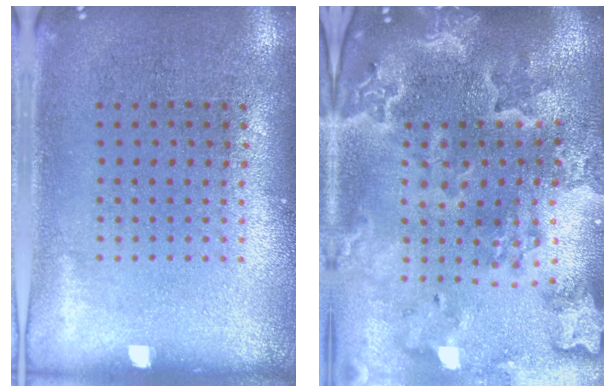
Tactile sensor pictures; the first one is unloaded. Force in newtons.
{"total": 3.8, "press": 3.3, "slide": 1.8}